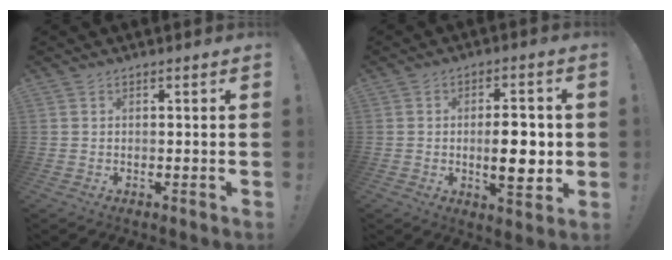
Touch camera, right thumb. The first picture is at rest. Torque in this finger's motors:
{"motor_torque": [-0.14, 0.67, 1.10, -0.24, 0.05]}